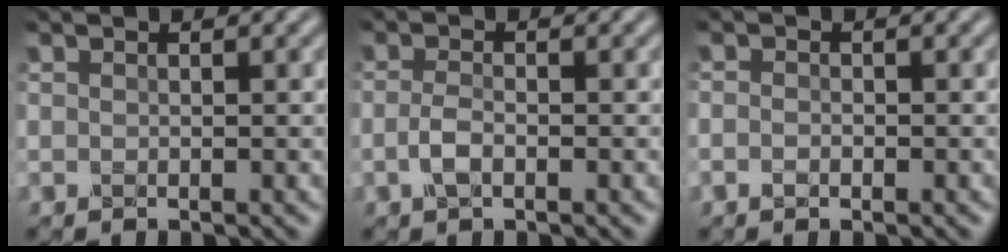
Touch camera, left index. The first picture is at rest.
{"total": 1.6, "force": [-0.7, 0.4, 1.4], "torque": [-0.038, 0.004, -0.014]}
{"total": 0.7, "force": [-0.5, 0.3, 0.4], "torque": [-0.011, 0.002, -0.013]}